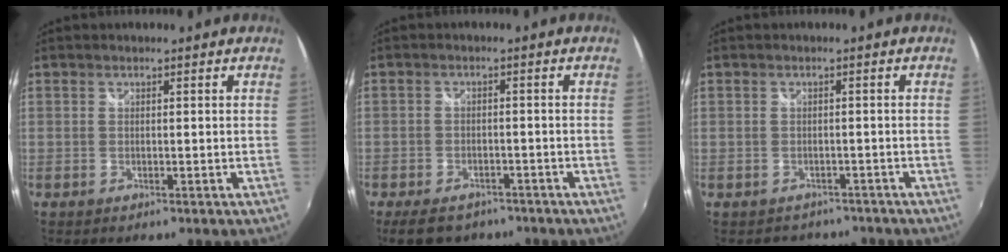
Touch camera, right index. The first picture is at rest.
{"total": 8.7, "force": [-6.5, 4.6, 3.5], "torque": [-0.082, -0.005, -0.095]}
{"total": 4.1, "force": [-3.0, 2.8, 0.4], "torque": [0.000, 0.010, -0.037]}